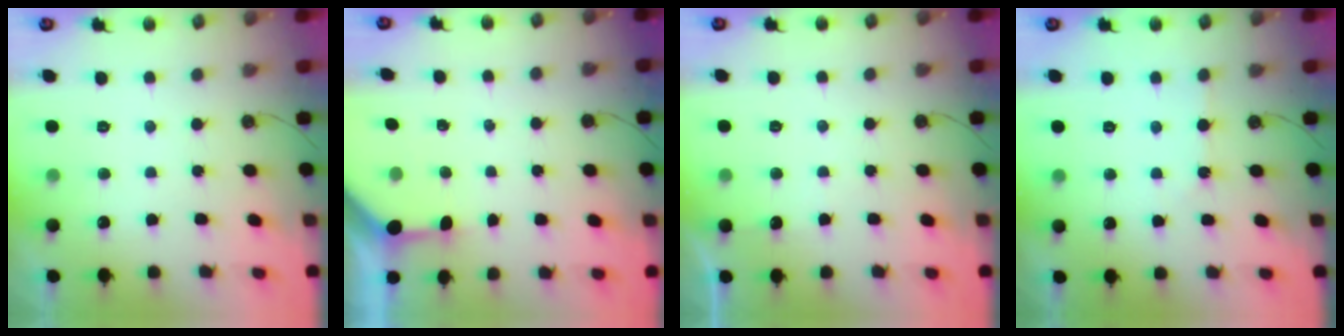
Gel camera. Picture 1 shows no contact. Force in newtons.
{"total": 3.2, "press": 3.1, "slide": 0.3}
{"total": 2.5, "press": 2.5, "slide": 0.3}
{"total": 1.8, "press": 1.8, "slide": 0.4}